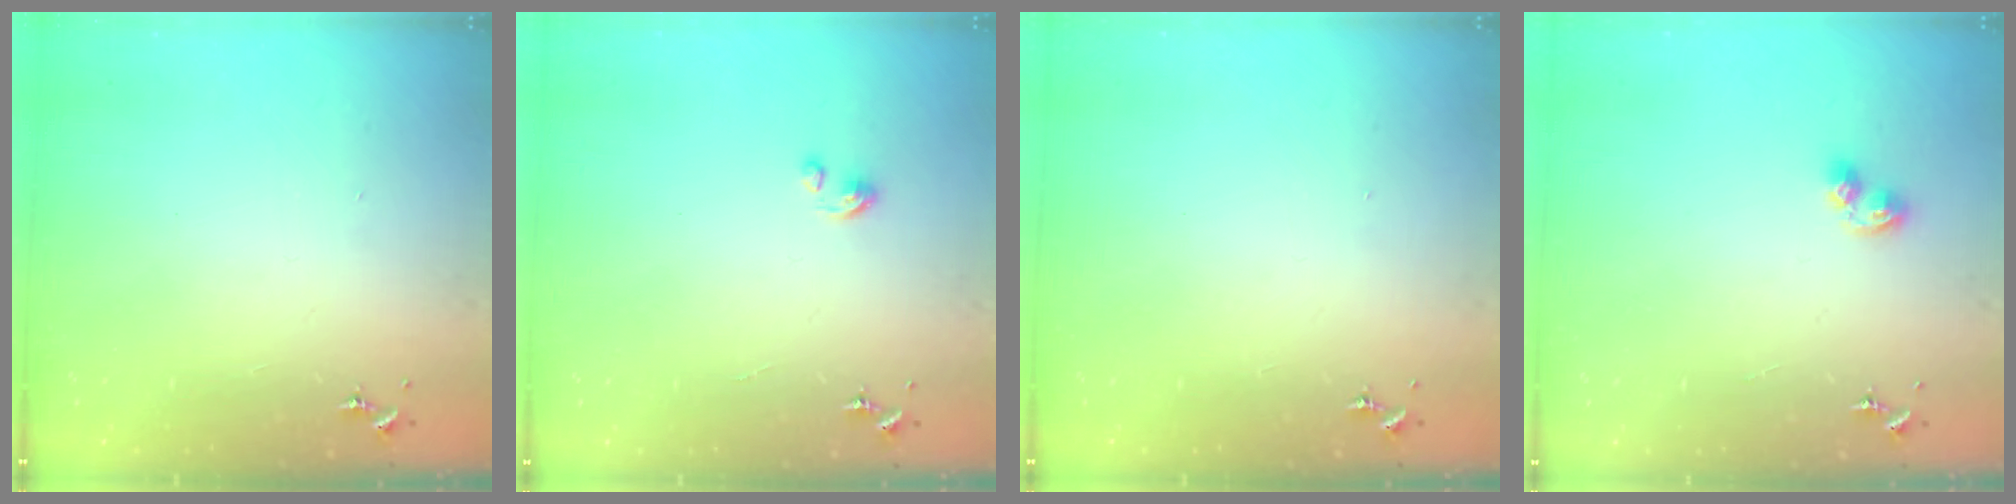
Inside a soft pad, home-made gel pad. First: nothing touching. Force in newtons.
{"total": 1.9, "press": 1.9, "slide": 0.1}
{"total": 0.0}
{"total": 5.3, "press": 5.3, "slide": 0.6}